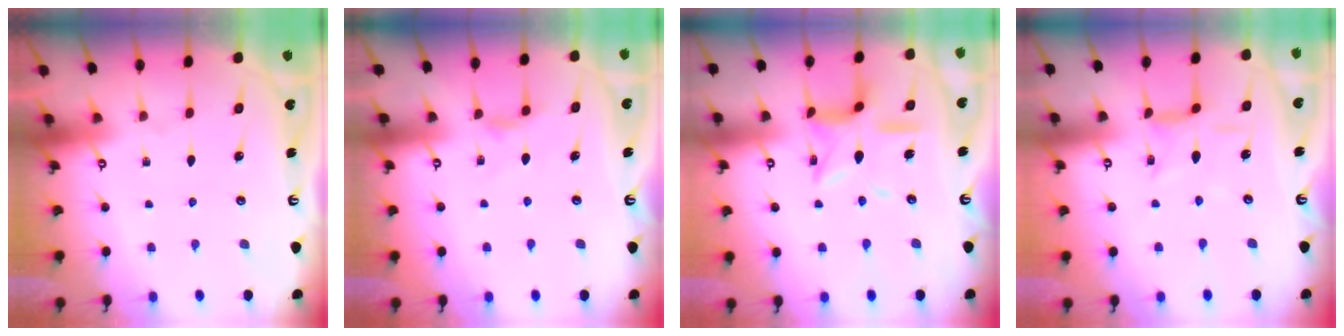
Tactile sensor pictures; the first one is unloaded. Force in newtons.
{"total": 4.3, "press": 4.3, "slide": 0.4}
{"total": 11.2, "press": 11.1, "slide": 0.7}
{"total": 4.9, "press": 4.8, "slide": 0.4}